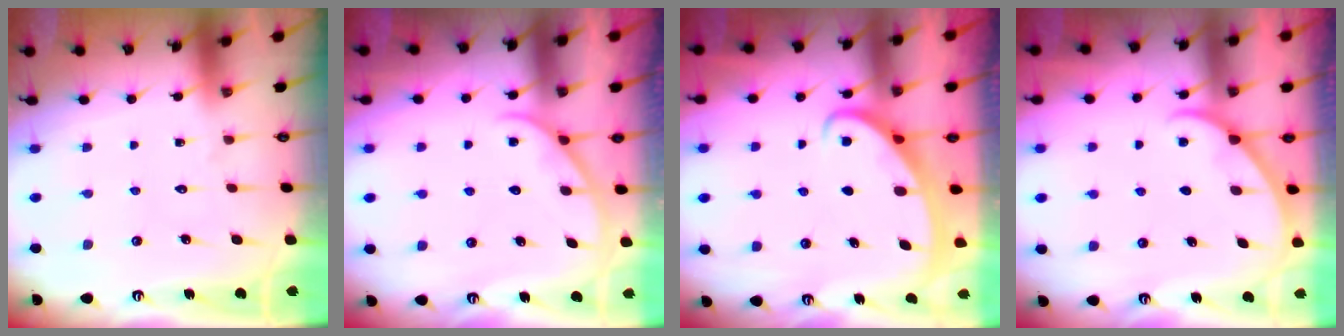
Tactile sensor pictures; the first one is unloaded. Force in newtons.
{"total": 2.7, "press": 2.6, "slide": 0.3}
{"total": 2.6, "press": 2.6, "slide": 0.4}
{"total": 1.8, "press": 1.8, "slide": 0.1}